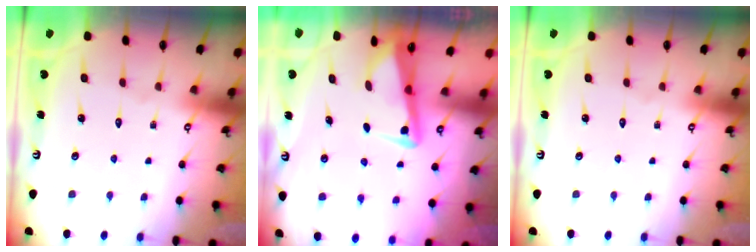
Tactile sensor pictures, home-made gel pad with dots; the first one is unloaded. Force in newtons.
{"total": 3.5, "press": 3.4, "slide": 0.8}
{"total": 0.0}